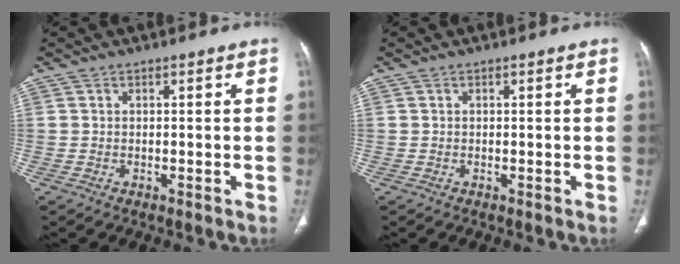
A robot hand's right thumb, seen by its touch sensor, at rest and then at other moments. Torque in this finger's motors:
{"motor_torque": [-0.01, -0.01, 0.00, 0.00, 0.01]}